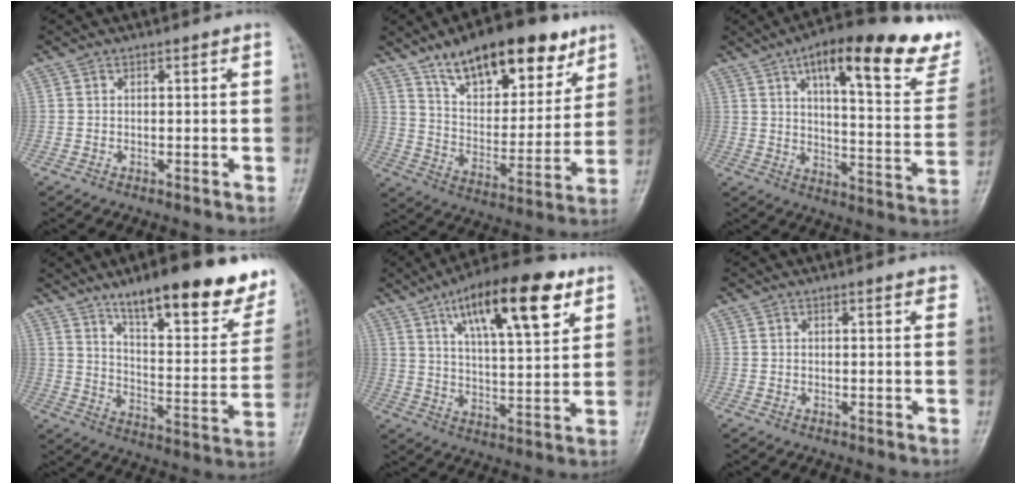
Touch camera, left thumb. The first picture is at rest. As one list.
[{"total": 21.3, "force": [13.8, 9.3, 13.4], "torque": [-0.160, -0.055, 0.228]}, {"total": 26.6, "force": [16.5, 8.1, 19.3], "torque": [-0.230, -0.048, 0.219]}, {"total": 24.4, "force": [16.5, 7.1, 16.4], "torque": [-0.183, -0.073, 0.240]}, {"total": 18.7, "force": [9.7, 6.0, 14.8], "torque": [-0.209, -0.031, 0.156]}, {"total": 2.2, "force": [1.6, 0.6, 1.3], "torque": [-0.007, 0.000, 0.016]}]